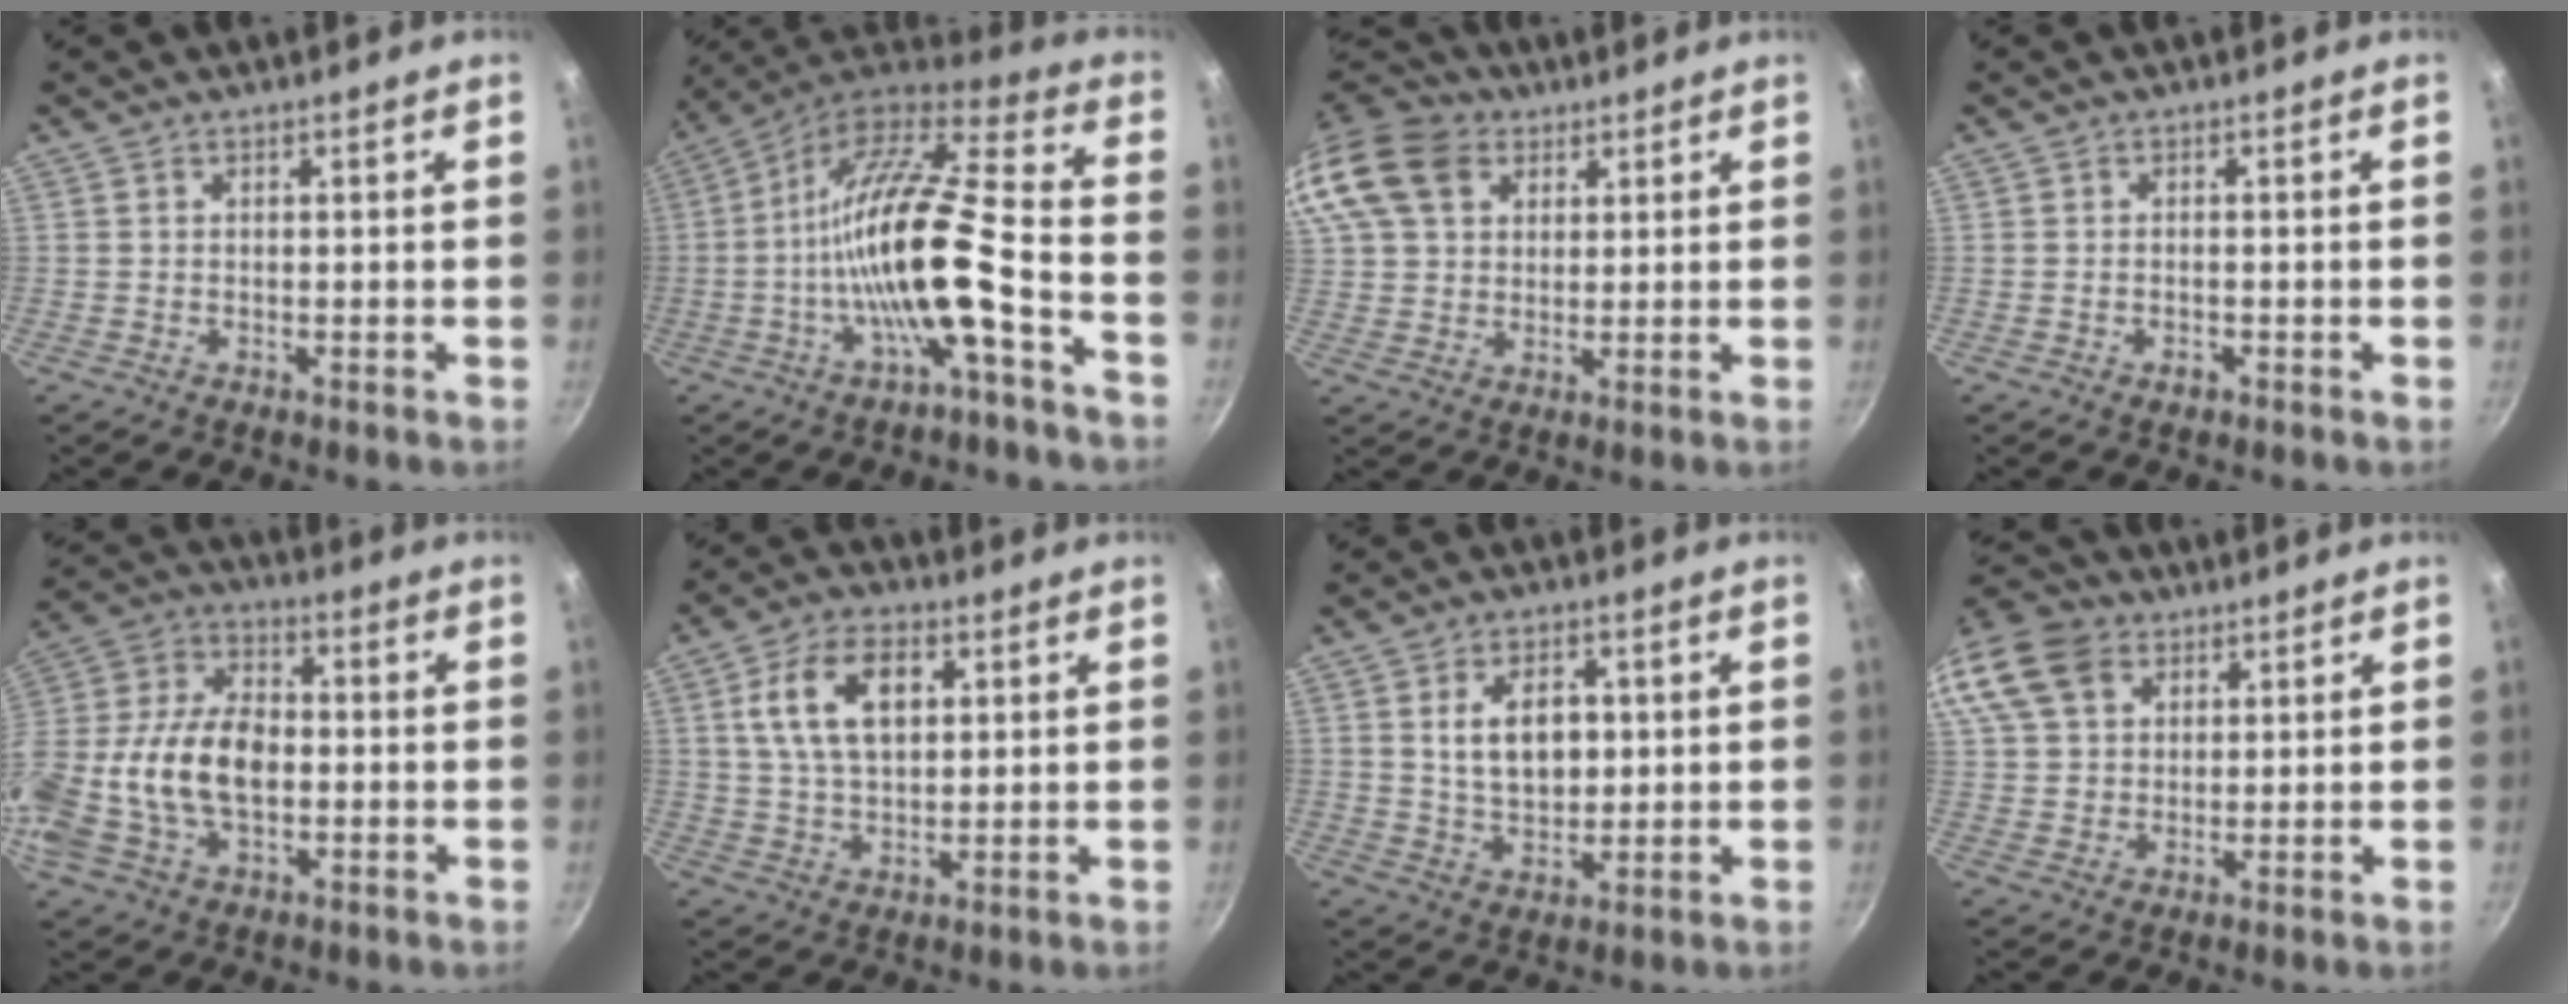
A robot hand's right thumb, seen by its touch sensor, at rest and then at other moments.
{"total": 19.1, "force": [-5.9, 4.4, 17.7], "torque": [-0.313, 0.036, -0.118]}
{"total": 18.7, "force": [8.0, 13.9, 9.6], "torque": [-0.212, 0.023, 0.144]}
{"total": 1.2, "force": [-0.7, 0.7, 0.7], "torque": [-0.013, 0.003, -0.012]}
{"total": 19.0, "force": [-2.0, 12.3, 14.3], "torque": [-0.268, 0.035, -0.042]}
{"total": 11.4, "force": [3.2, 6.8, 8.5], "torque": [-0.139, 0.002, 0.057]}
{"total": 8.8, "force": [1.6, 5.8, 6.4], "torque": [-0.087, -0.010, 0.034]}
{"total": 19.8, "force": [8.9, 14.7, 9.9], "torque": [-0.231, 0.034, 0.164]}